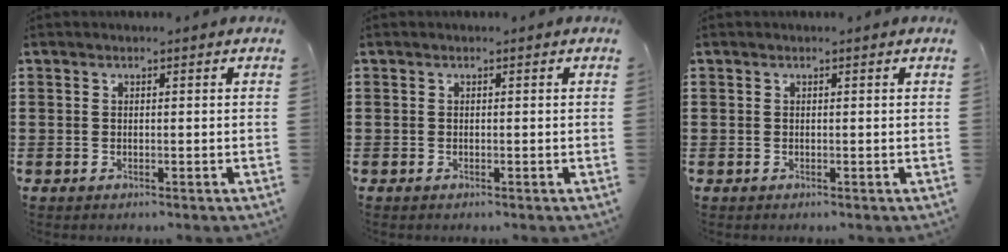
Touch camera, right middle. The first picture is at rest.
{"total": 0.0}
{"total": 0.0}